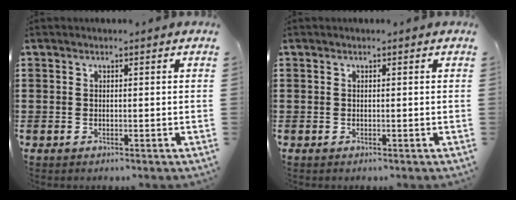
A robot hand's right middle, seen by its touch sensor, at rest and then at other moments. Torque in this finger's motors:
{"motor_torque": [-0.10, 0.04, 0.01, 0.01]}